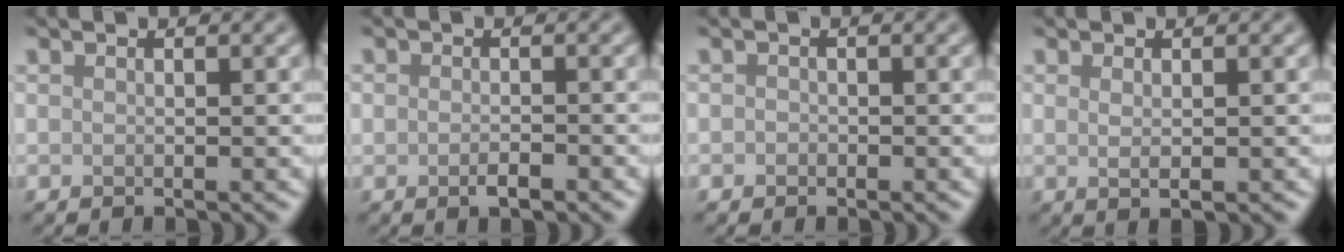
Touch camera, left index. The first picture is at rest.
{"total": 1.5, "force": [-0.7, 0.7, 1.1], "torque": [-0.020, -0.001, -0.013]}
{"total": 0.7, "force": [-0.3, 0.6, 0.1], "torque": [0.000, -0.004, -0.007]}
{"total": 1.4, "force": [0.2, 0.4, 1.3], "torque": [-0.020, 0.000, 0.002]}